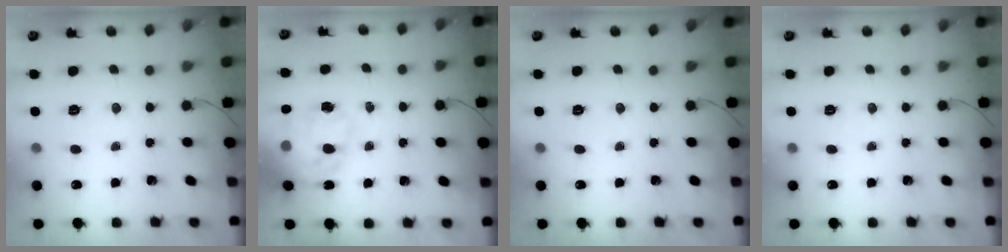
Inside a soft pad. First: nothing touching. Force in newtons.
{"total": 17.9, "press": 17.3, "slide": 4.5}
{"total": 0.0}
{"total": 0.0}